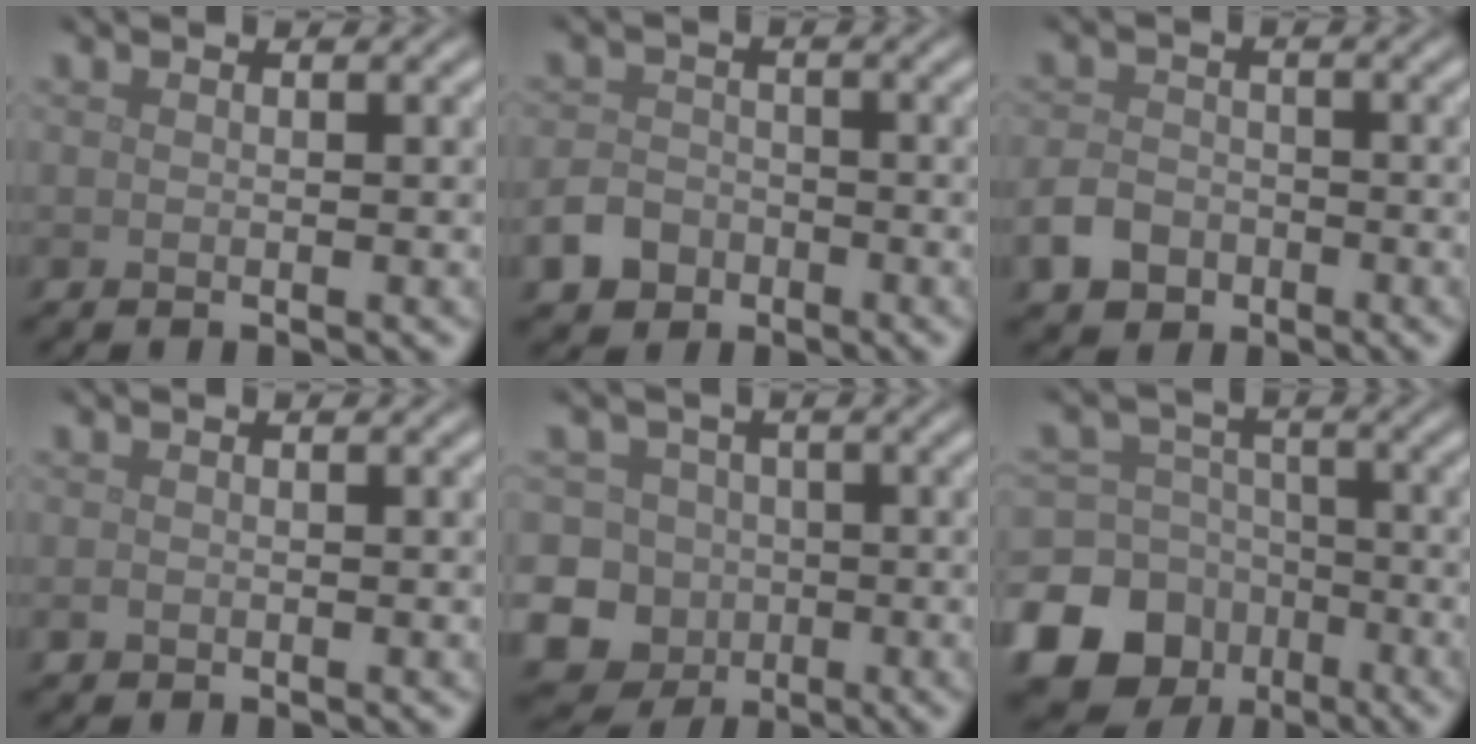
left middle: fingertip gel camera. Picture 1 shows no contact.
{"total": 3.7, "force": [-2.4, 2.7, 1.1], "torque": [-0.016, -0.005, -0.044]}
{"total": 3.5, "force": [-1.9, 2.6, 1.4], "torque": [-0.029, -0.002, -0.041]}
{"total": 0.5, "force": [-0.2, 0.4, 0.2], "torque": [-0.002, -0.004, -0.005]}
{"total": 13.0, "force": [-4.8, 11.6, 3.1], "torque": [-0.078, -0.005, -0.101]}
{"total": 14.8, "force": [-7.2, 12.4, 3.6], "torque": [-0.104, -0.055, -0.137]}